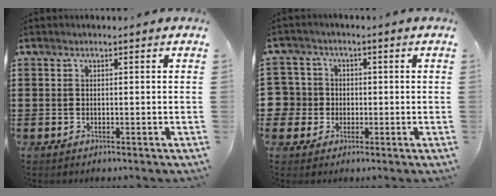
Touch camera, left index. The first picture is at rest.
{"total": 4.4, "force": [-0.5, 4.4, 0.3], "torque": [-0.041, 0.007, -0.018]}